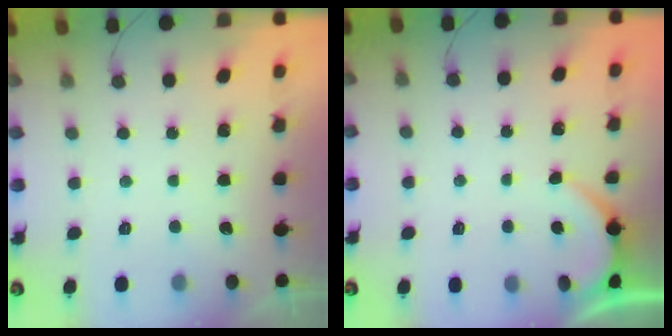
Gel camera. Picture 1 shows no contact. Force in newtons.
{"total": 1.3, "press": 1.3, "slide": 0.2}